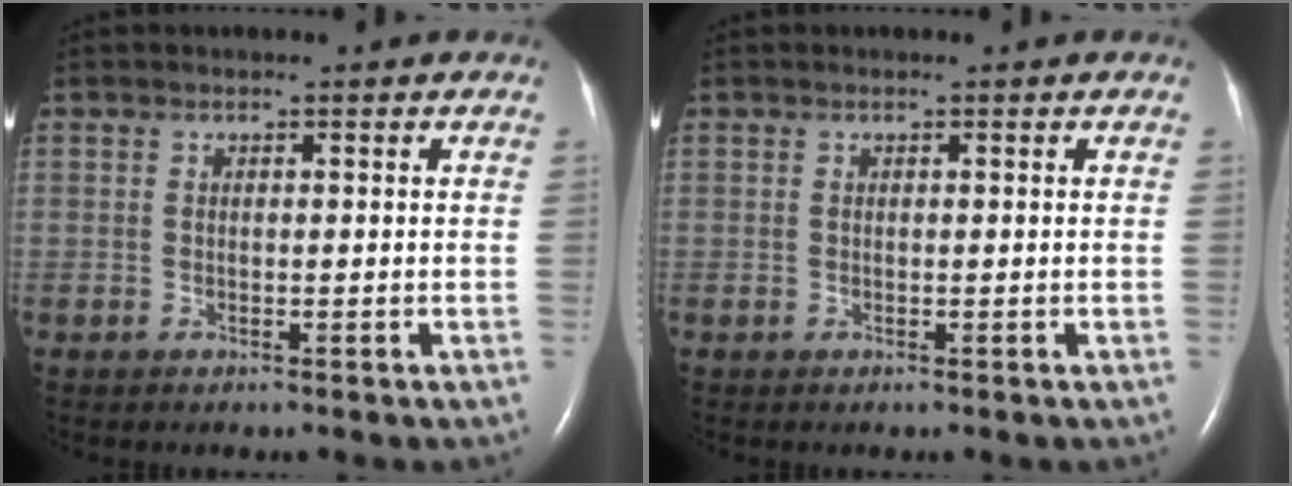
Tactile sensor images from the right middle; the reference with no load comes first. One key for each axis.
{"total": 0.0}